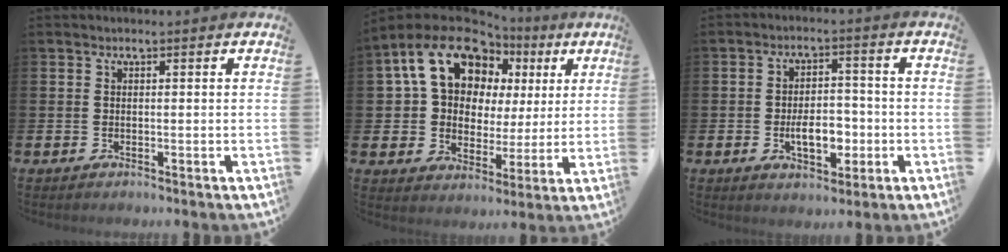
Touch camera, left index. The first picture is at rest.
{"total": 12.9, "force": [7.4, 9.1, 5.5], "torque": [-0.135, -0.039, 0.135]}
{"total": 5.6, "force": [-1.4, 3.3, 4.3], "torque": [-0.053, 0.002, -0.032]}